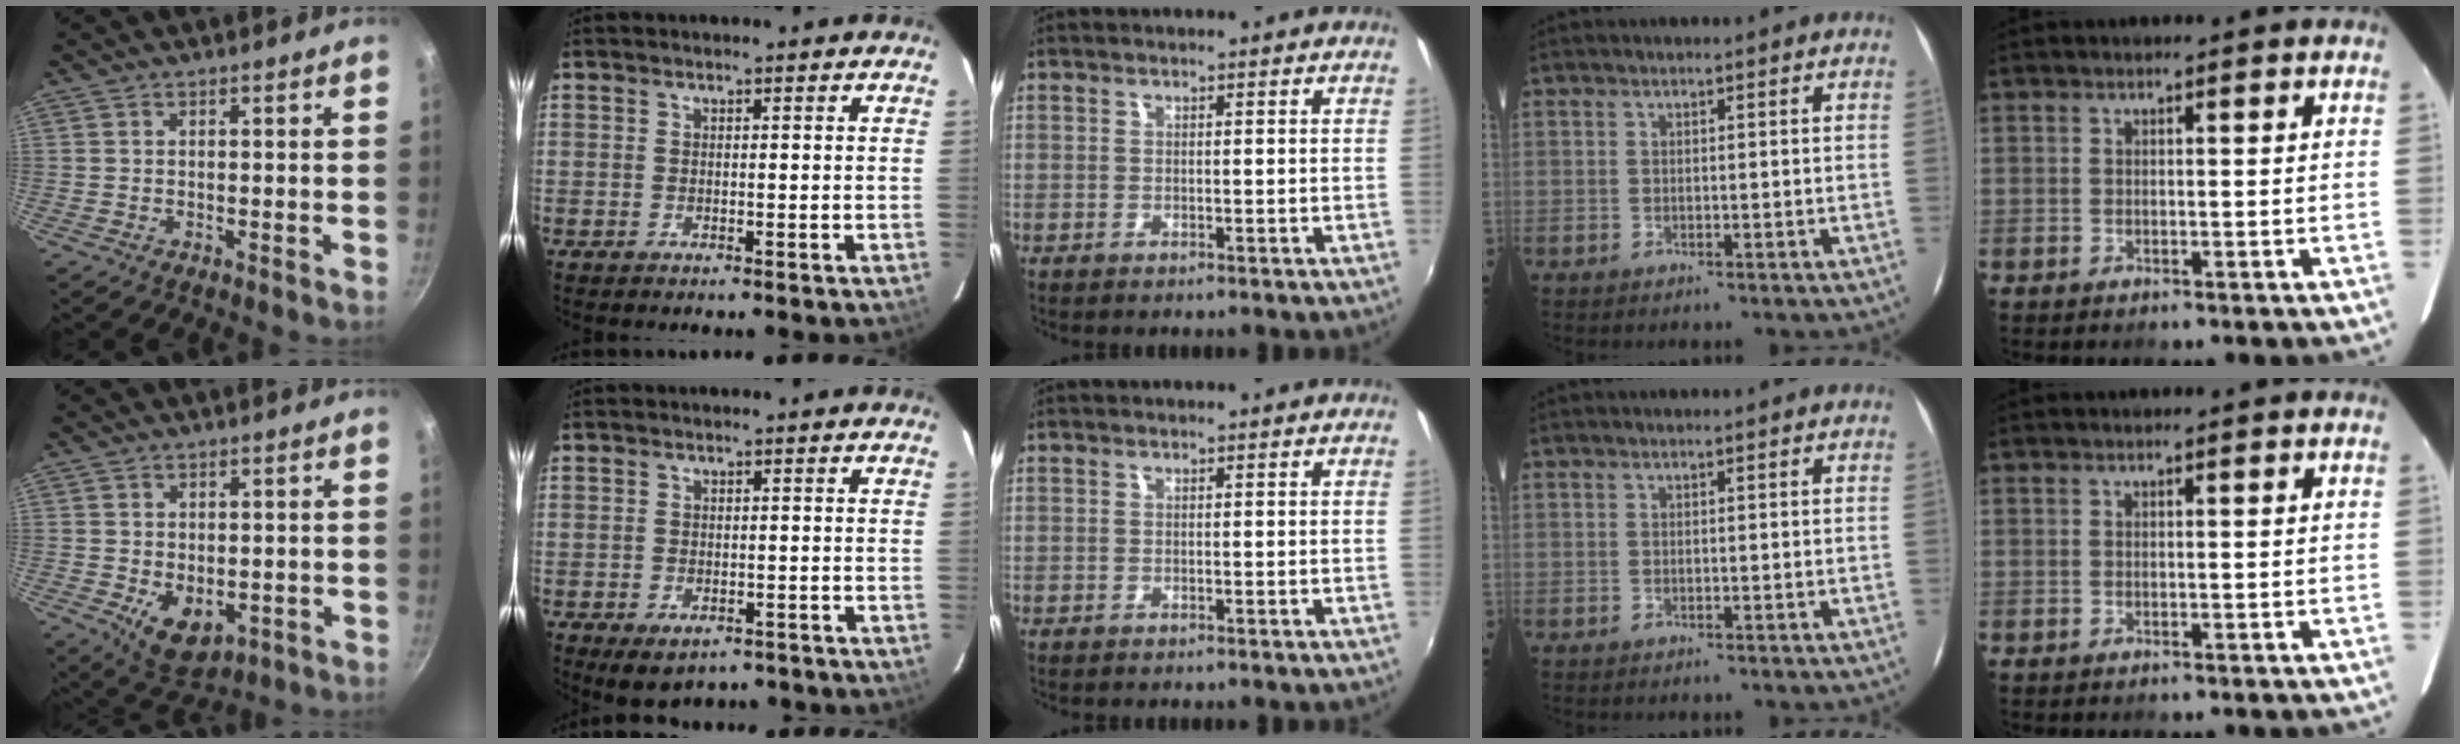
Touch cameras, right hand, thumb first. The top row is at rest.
{"thumb": {"total": 8.4, "force": [-1.7, 5.5, 6.1], "torque": [-0.075, -0.011, -0.009]}, "index": {"total": 6.2, "force": [-4.0, 3.7, 3.1], "torque": [-0.058, -0.012, -0.046]}}